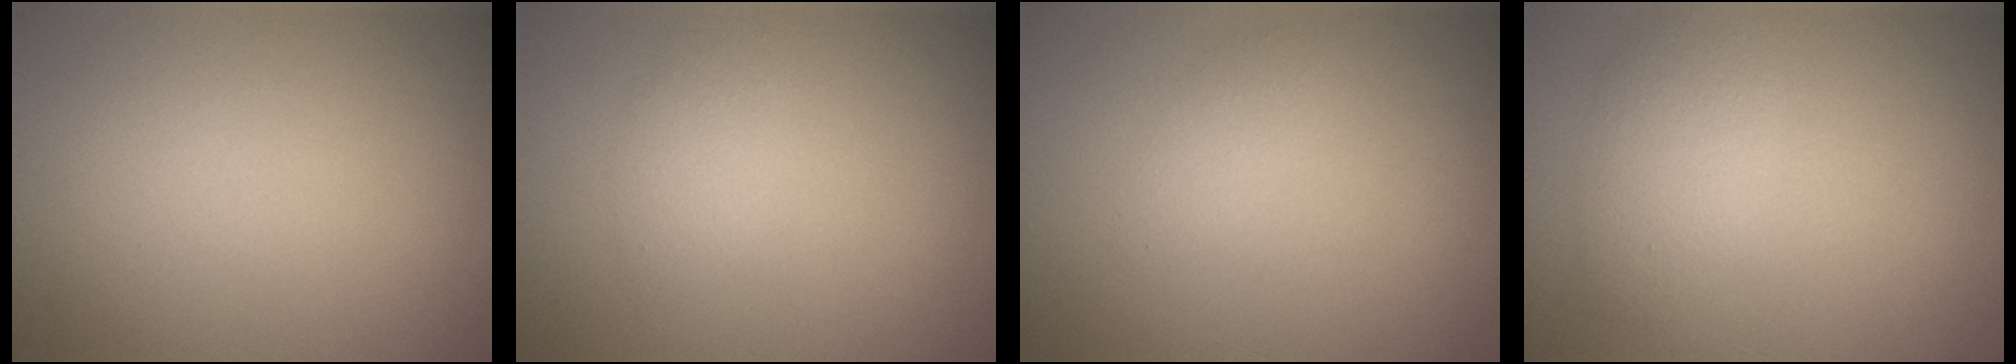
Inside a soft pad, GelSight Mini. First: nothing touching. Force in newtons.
{"total": 1.6, "press": 1.6, "slide": 0.1}
{"total": 1.1, "press": 1.1, "slide": 0.0}
{"total": 2.6, "press": 2.6, "slide": 0.1}